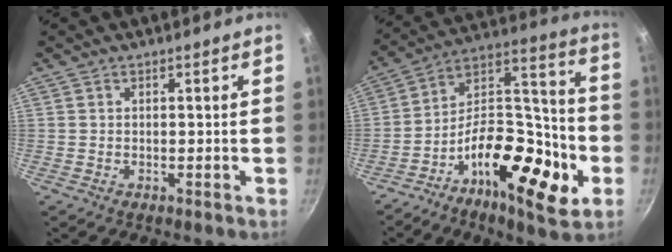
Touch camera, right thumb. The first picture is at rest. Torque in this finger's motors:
{"motor_torque": [0.23, 0.65, 1.28, -1.46, 0.37]}